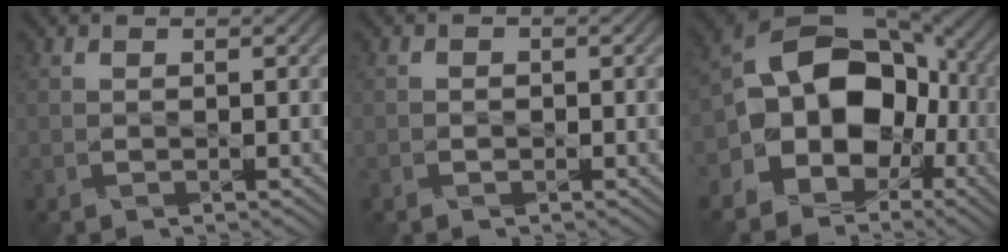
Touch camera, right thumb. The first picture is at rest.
{"total": 0.8, "force": [-0.4, 0.6, 0.3], "torque": [-0.003, -0.003, -0.008]}
{"total": 13.4, "force": [-2.7, 10.1, 8.4], "torque": [-0.142, -0.005, -0.056]}